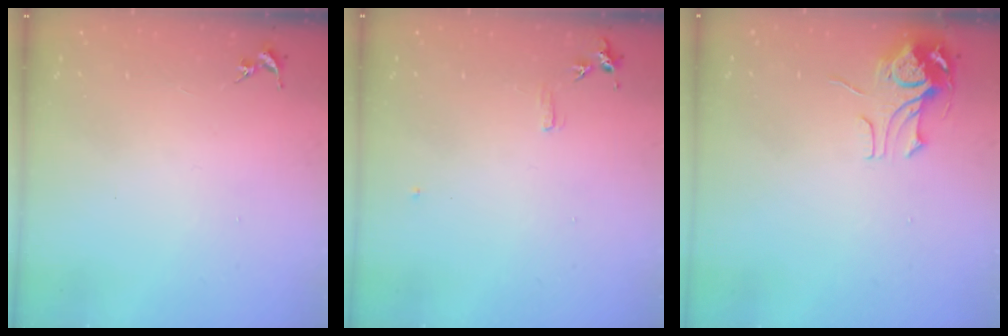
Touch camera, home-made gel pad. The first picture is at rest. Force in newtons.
{"total": 5.6, "press": 5.5, "slide": 0.7}
{"total": 8.3, "press": 8.3, "slide": 0.8}